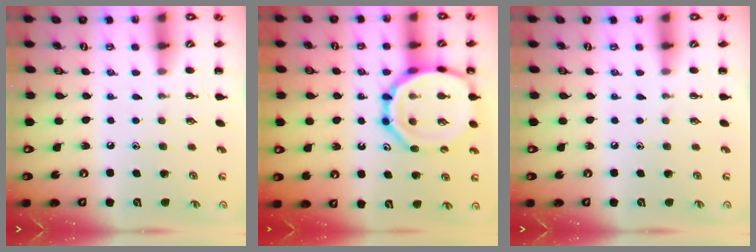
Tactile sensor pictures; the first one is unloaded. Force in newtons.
{"total": 18.9, "press": 18.8, "slide": 2.1}
{"total": 0.0}